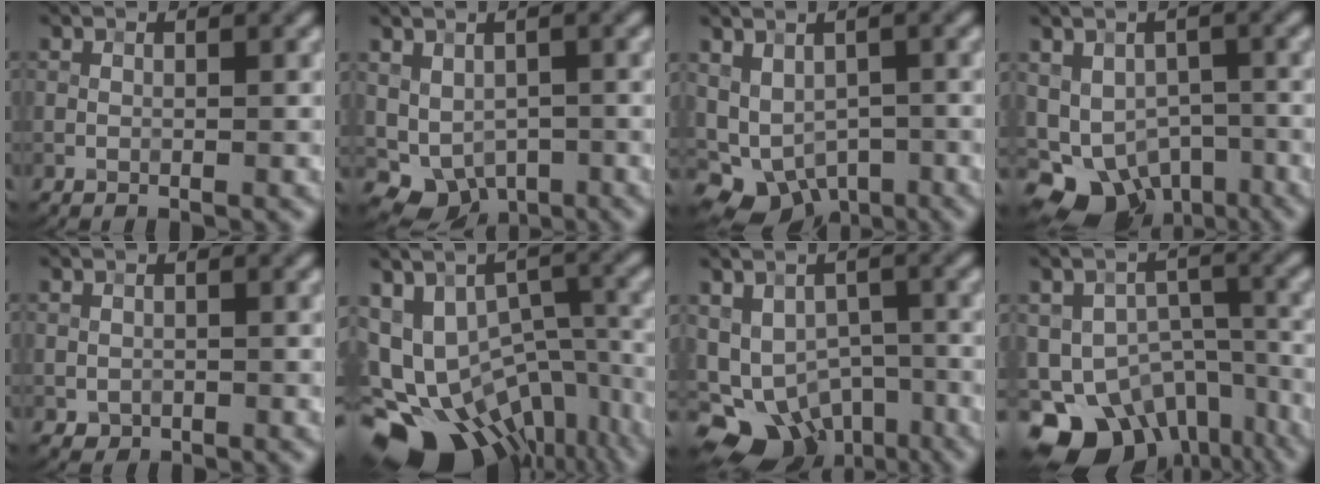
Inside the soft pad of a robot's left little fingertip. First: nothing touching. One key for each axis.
{"total": 4.3, "fx": -0.9, "fy": 3.4, "fz": 2.4, "tx": -0.041, "ty": -0.014, "tz": -0.006}
{"total": 7.7, "fx": -3.3, "fy": 5.8, "fz": 3.8, "tx": -0.051, "ty": -0.018, "tz": -0.028}
{"total": 11.4, "fx": -6.4, "fy": 8.3, "fz": 4.7, "tx": -0.060, "ty": -0.027, "tz": -0.081}
{"total": 1.0, "fx": -0.3, "fy": 0.8, "fz": 0.3, "tx": -0.003, "ty": -0.005, "tz": -0.004}
{"total": 18.4, "fx": -8.5, "fy": 12.7, "fz": 10.3, "tx": -0.181, "ty": -0.029, "tz": -0.082}
{"total": 12.1, "fx": -7.4, "fy": 8.1, "fz": 5.2, "tx": -0.073, "ty": -0.022, "tz": -0.093}
{"total": 13.4, "fx": -8.5, "fy": 8.3, "fz": 6.3, "tx": -0.116, "ty": -0.025, "tz": -0.112}